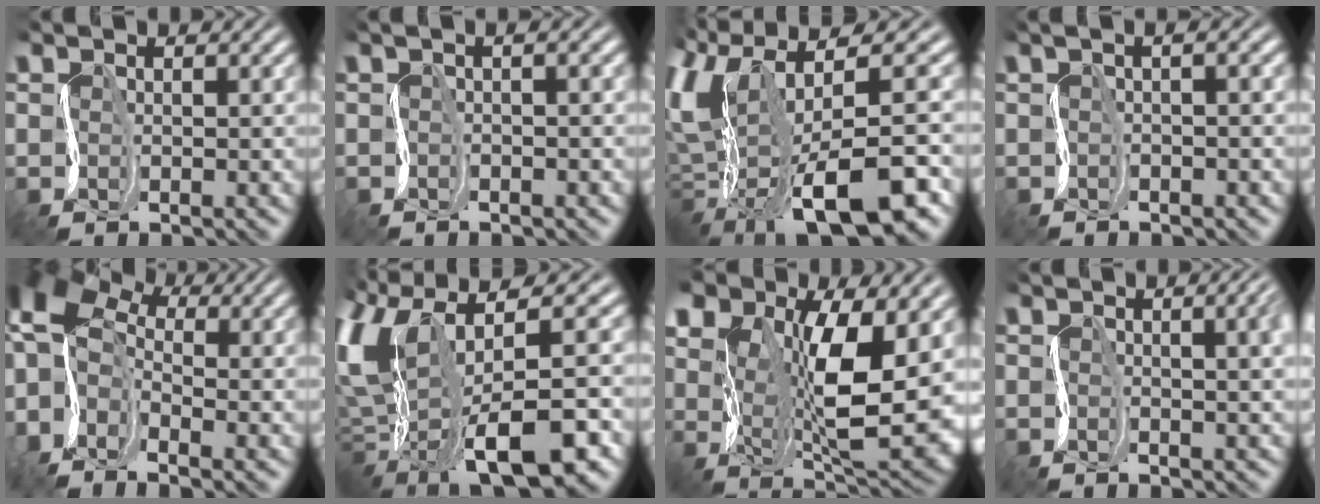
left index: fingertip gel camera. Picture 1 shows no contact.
{"total": 1.6, "force": [0.1, 0.5, 1.6], "torque": [-0.019, 0.009, -0.005]}
{"total": 13.3, "force": [-3.3, 6.9, 10.9], "torque": [-0.214, -0.010, -0.040]}
{"total": 2.6, "force": [0.5, 0.9, 2.4], "torque": [-0.027, 0.011, 0.000]}
{"total": 10.3, "force": [-0.6, 6.7, 7.8], "torque": [-0.142, 0.028, -0.021]}
{"total": 12.5, "force": [-2.0, 6.9, 10.2], "torque": [-0.214, -0.013, -0.015]}
{"total": 12.6, "force": [1.6, 6.4, 10.7], "torque": [-0.189, -0.021, 0.033]}
{"total": 4.2, "force": [0.7, 1.7, 3.7], "torque": [-0.011, 0.015, 0.004]}